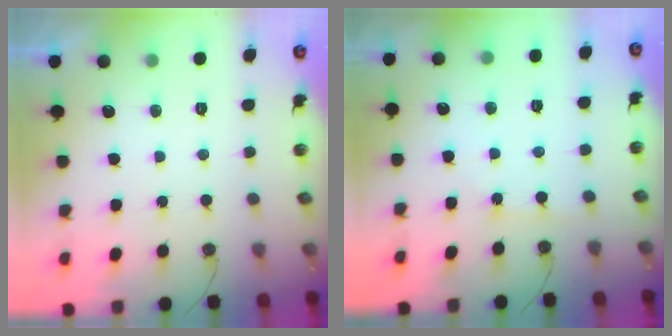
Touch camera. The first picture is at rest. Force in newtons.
{"total": 2.7, "press": 2.7, "slide": 0.5}